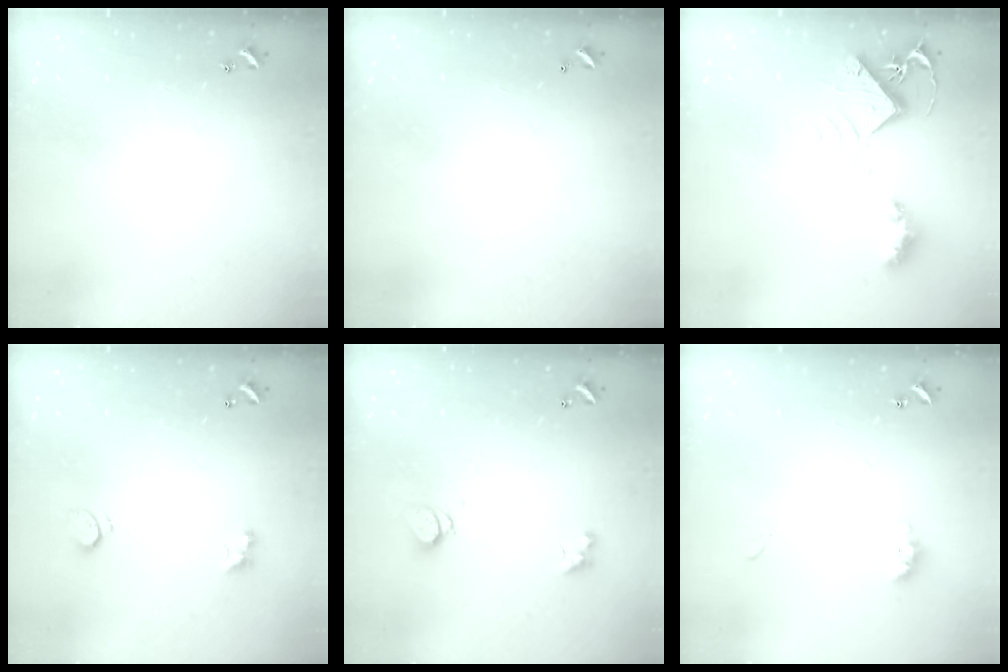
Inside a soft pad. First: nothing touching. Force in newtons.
{"total": 2.8, "press": 2.8, "slide": 0.1}
{"total": 7.1, "press": 7.1, "slide": 1.0}
{"total": 3.1, "press": 2.8, "slide": 1.3}
{"total": 1.6, "press": 1.6, "slide": 0.2}
{"total": 3.2, "press": 3.1, "slide": 0.6}